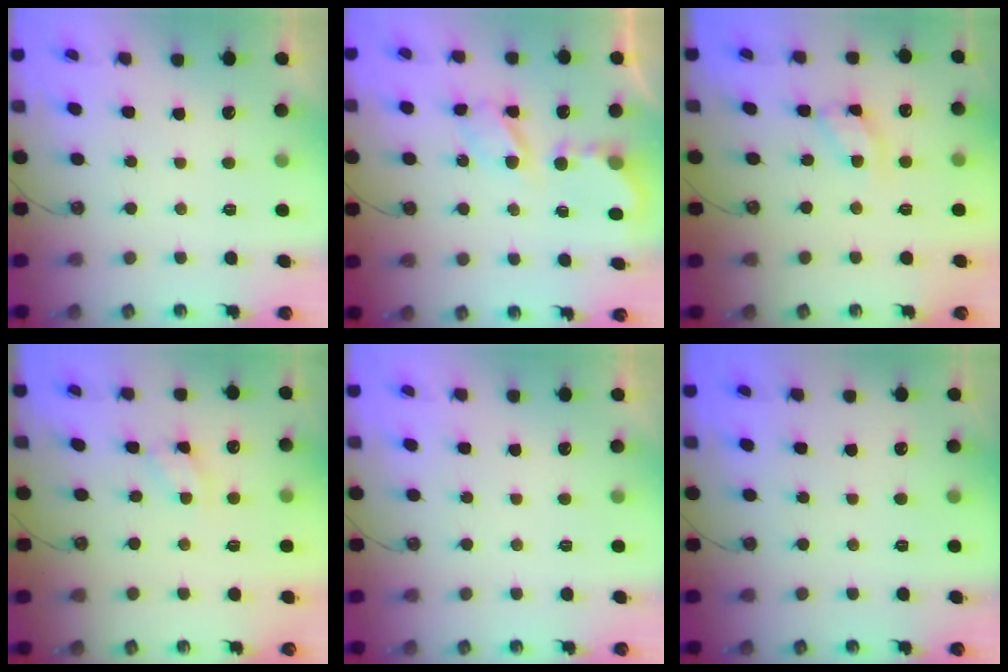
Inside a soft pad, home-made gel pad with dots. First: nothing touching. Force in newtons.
{"total": 6.0, "press": 6.0, "slide": 0.4}
{"total": 11.6, "press": 11.6, "slide": 0.7}
{"total": 4.4, "press": 4.3, "slide": 0.5}
{"total": 0.0}
{"total": 0.0}